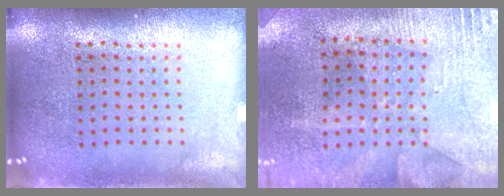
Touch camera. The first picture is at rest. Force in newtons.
{"total": 2.8, "press": 2.5, "slide": 1.1}